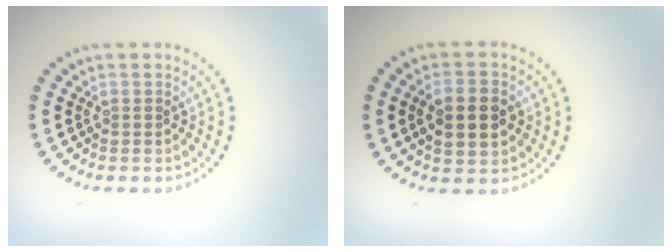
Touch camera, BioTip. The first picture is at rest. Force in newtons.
{"total": 5.0, "press": 5.0, "slide": 0.3}